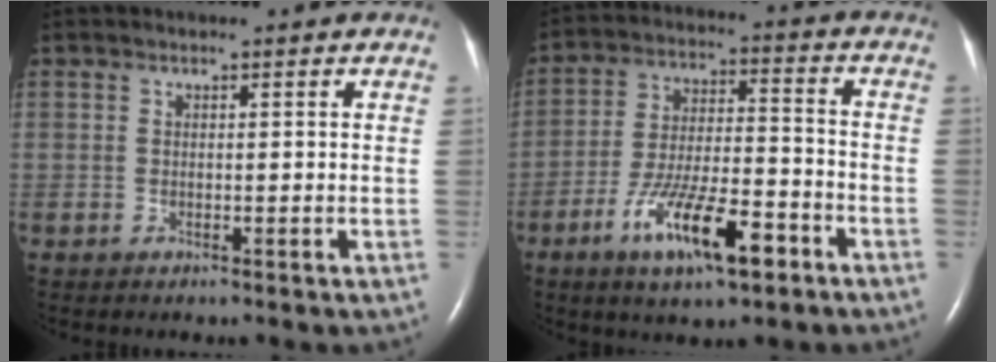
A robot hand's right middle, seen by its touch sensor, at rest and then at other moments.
{"total": 12.5, "force": [-6.7, 2.9, 10.1], "torque": [-0.190, -0.003, -0.112]}